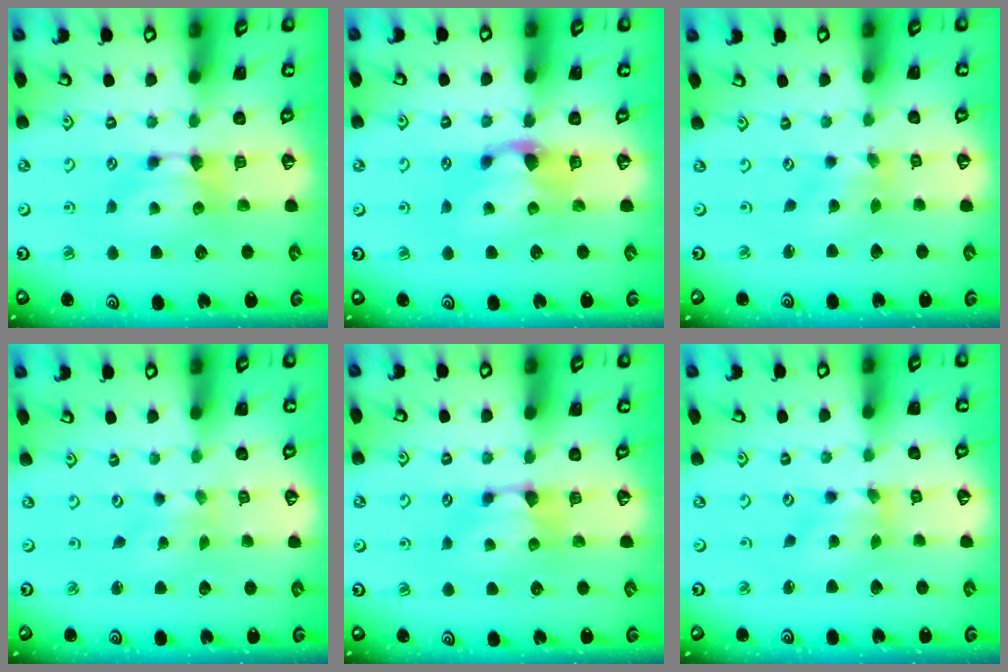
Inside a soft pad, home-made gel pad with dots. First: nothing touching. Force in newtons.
{"total": 1.5, "press": 0.4, "slide": 1.4}
{"total": 1.9, "press": 1.5, "slide": 1.2}
{"total": 4.7, "press": 4.6, "slide": 0.8}
{"total": 0.9, "press": 0.6, "slide": 0.7}
{"total": 2.9, "press": 2.4, "slide": 1.6}